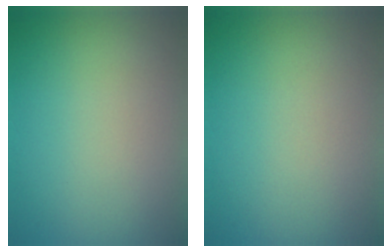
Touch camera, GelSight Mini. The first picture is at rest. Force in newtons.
{"total": 0.0}